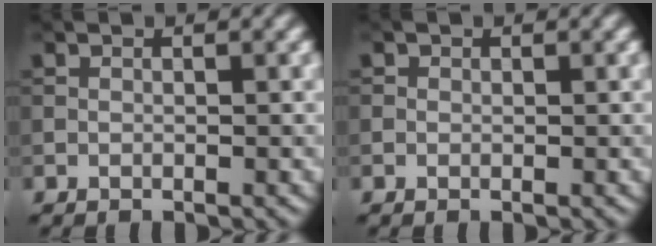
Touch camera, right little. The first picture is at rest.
{"total": 0.0}